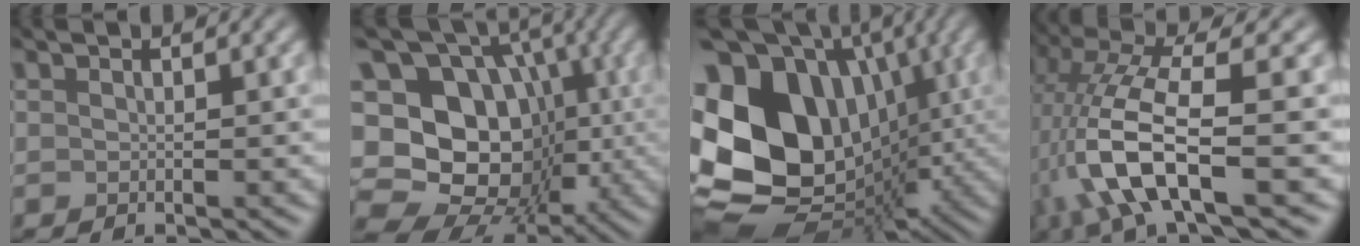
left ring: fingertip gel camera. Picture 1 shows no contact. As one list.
[{"total": 14.0, "force": [-3.2, 11.2, 7.7], "torque": [-0.135, -0.014, -0.038]}, {"total": 15.6, "force": [-2.7, 12.6, 8.8], "torque": [-0.212, -0.024, -0.012]}, {"total": 8.3, "force": [-4.8, 1.6, 6.6], "torque": [-0.167, -0.015, -0.061]}]